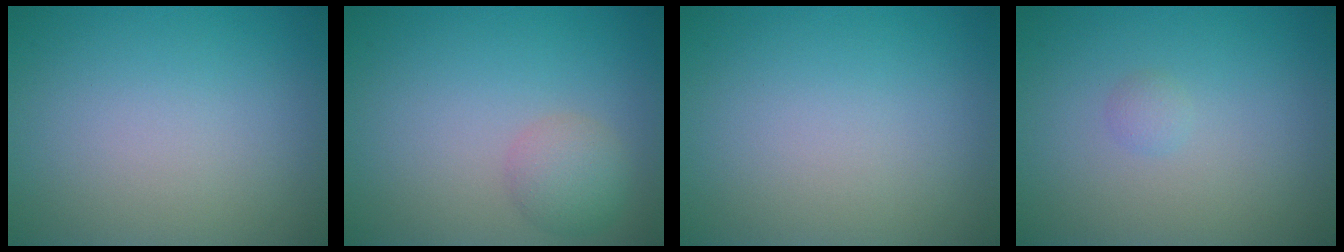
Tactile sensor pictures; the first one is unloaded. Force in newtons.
{"total": 2.5, "press": 2.5, "slide": 0.1}
{"total": 0.0}
{"total": 0.7, "press": 0.7, "slide": 0.0}